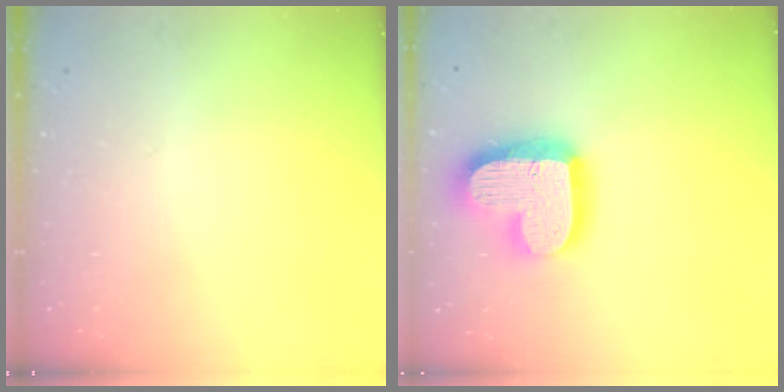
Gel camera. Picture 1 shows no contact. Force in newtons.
{"total": 19.2, "press": 19.1, "slide": 1.4}